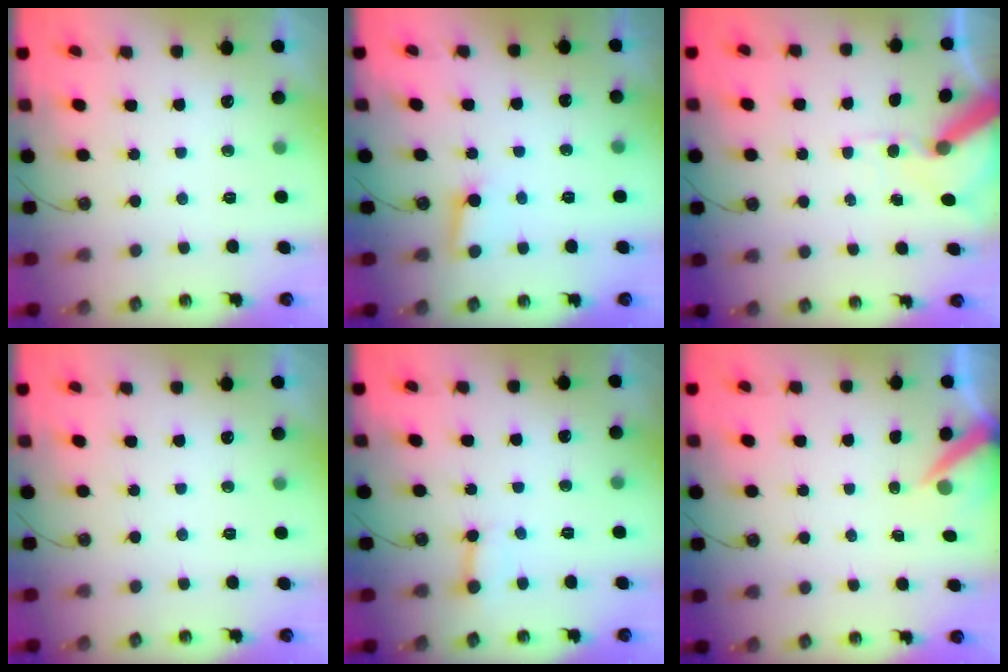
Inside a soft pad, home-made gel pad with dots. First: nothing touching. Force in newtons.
{"total": 3.0, "press": 2.9, "slide": 0.3}
{"total": 10.7, "press": 10.6, "slide": 1.4}
{"total": 0.0}
{"total": 2.8, "press": 2.8, "slide": 0.4}
{"total": 5.4, "press": 5.4, "slide": 0.5}